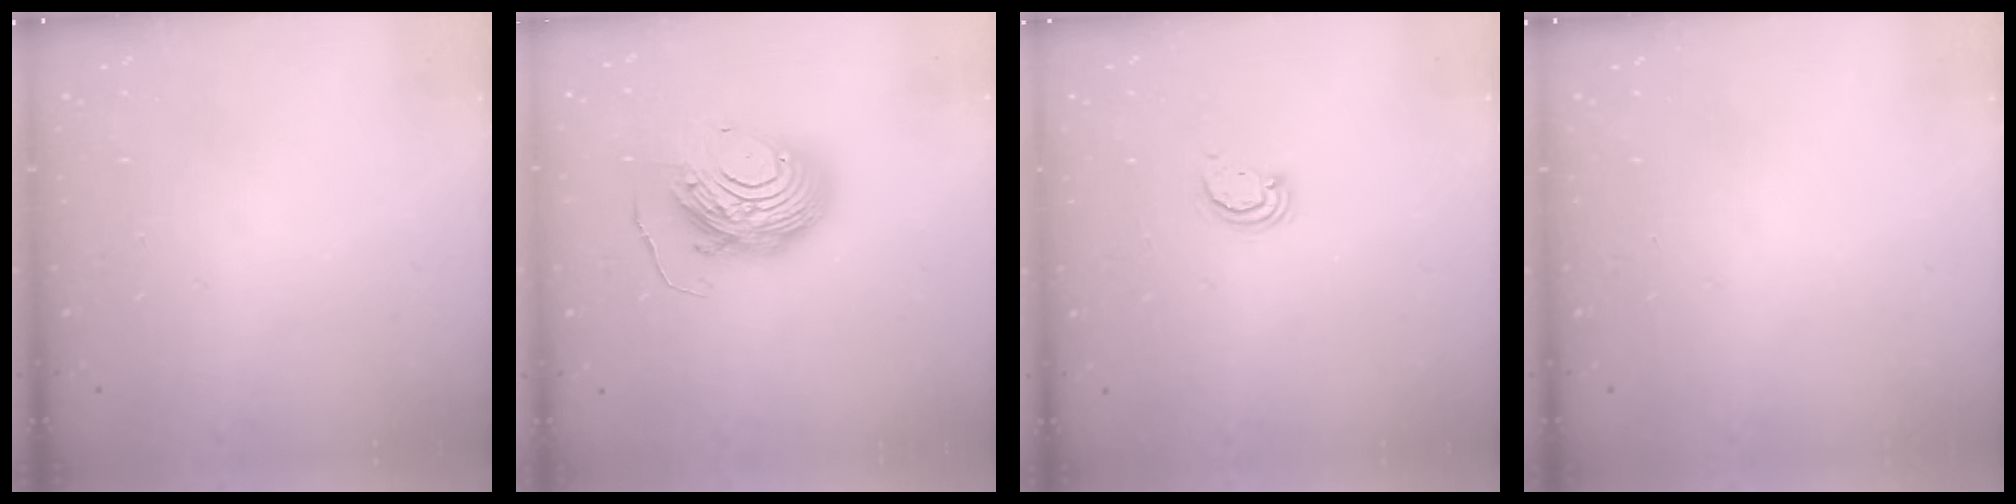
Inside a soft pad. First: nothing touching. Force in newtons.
{"total": 12.2, "press": 12.1, "slide": 1.2}
{"total": 2.5, "press": 2.5, "slide": 0.3}
{"total": 0.0}